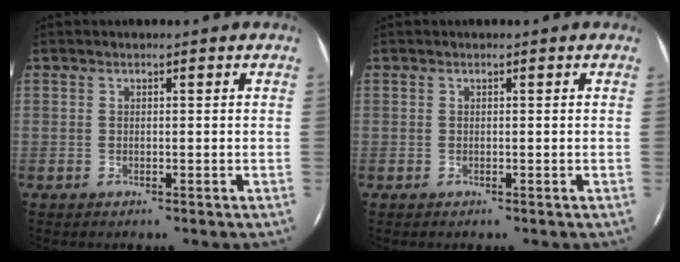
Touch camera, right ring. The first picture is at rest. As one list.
[{"total": 0.0}]